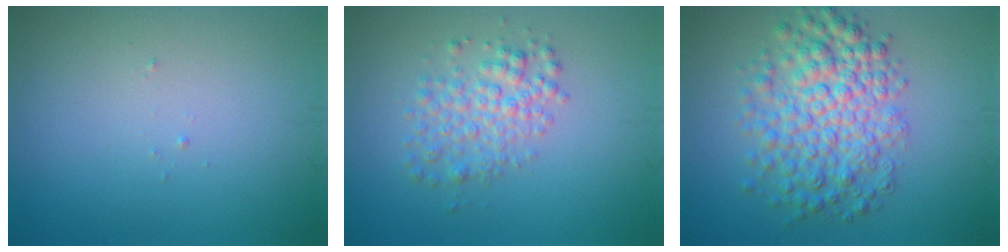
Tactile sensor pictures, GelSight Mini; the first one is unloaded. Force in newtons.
{"total": 3.2, "press": 3.2, "slide": 0.1}
{"total": 6.5, "press": 6.5, "slide": 0.2}